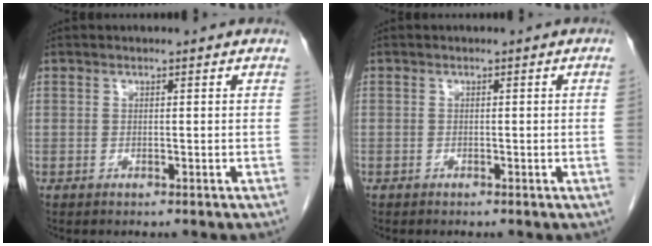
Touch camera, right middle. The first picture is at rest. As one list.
[{"total": 0.6, "force": [-0.2, -0.2, 0.6], "torque": [-0.003, 0.002, -0.003]}]